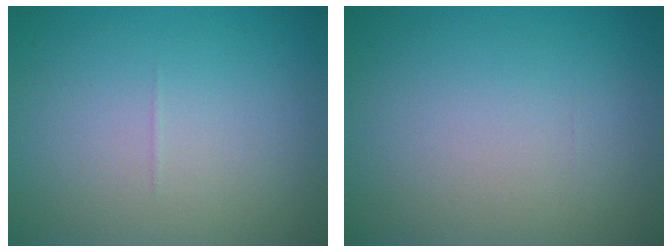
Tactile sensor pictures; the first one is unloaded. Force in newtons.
{"total": 0.0}